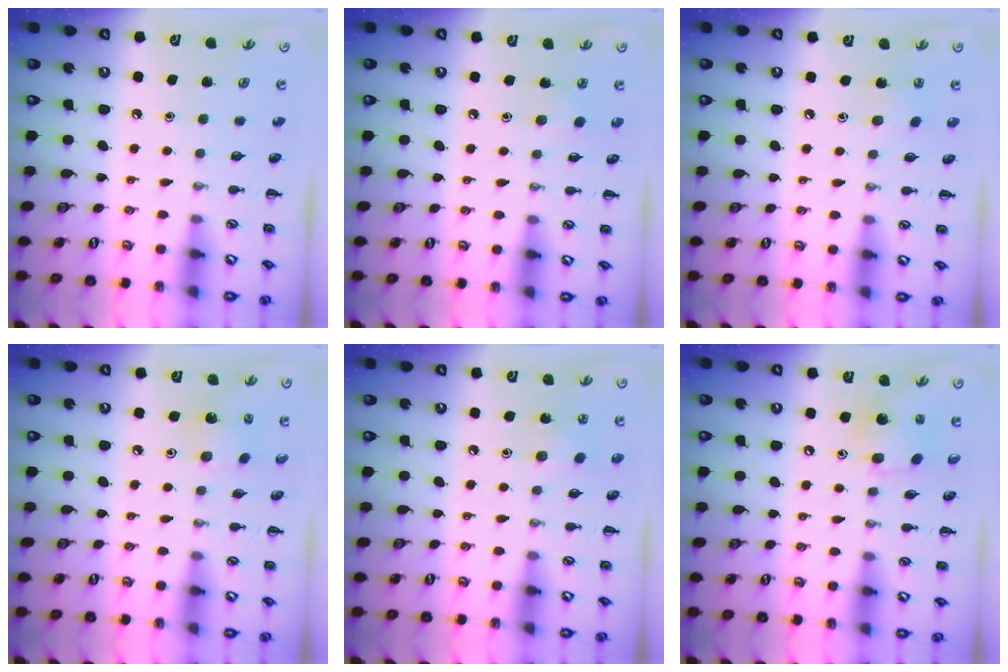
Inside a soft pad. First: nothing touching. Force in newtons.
{"total": 1.8, "press": 1.7, "slide": 0.6}
{"total": 2.4, "press": 2.4, "slide": 0.4}
{"total": 2.7, "press": 2.6, "slide": 0.7}
{"total": 3.4, "press": 3.2, "slide": 0.9}
{"total": 8.5, "press": 8.3, "slide": 2.2}